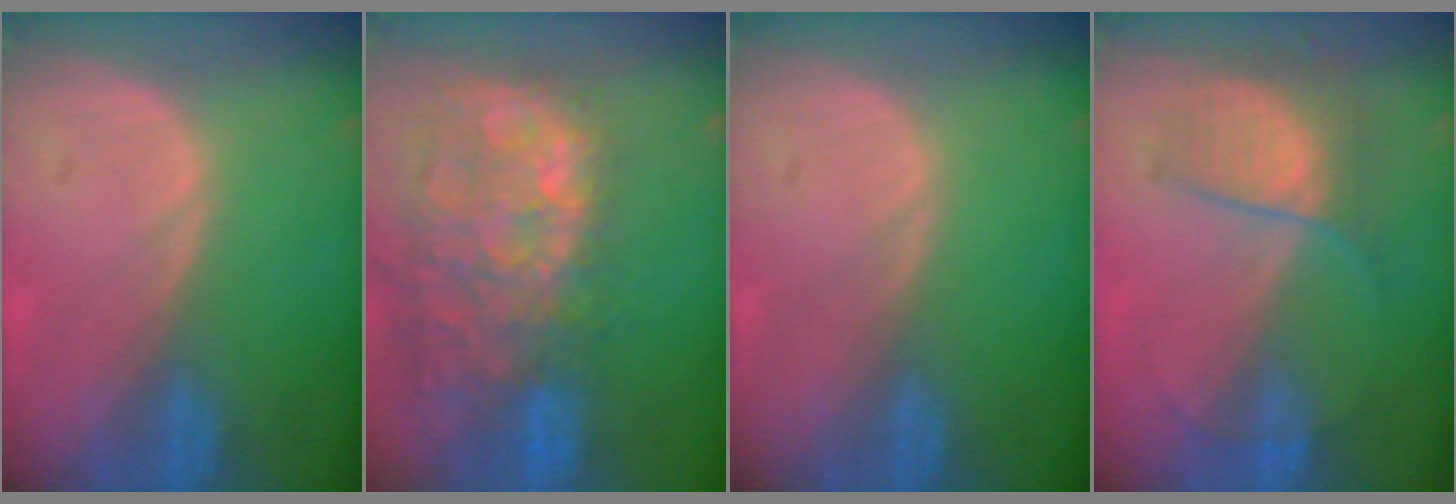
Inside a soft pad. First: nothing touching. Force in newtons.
{"total": 14.9, "press": 12.1, "slide": 8.8}
{"total": 0.0}
{"total": 7.3, "press": 6.0, "slide": 4.0}